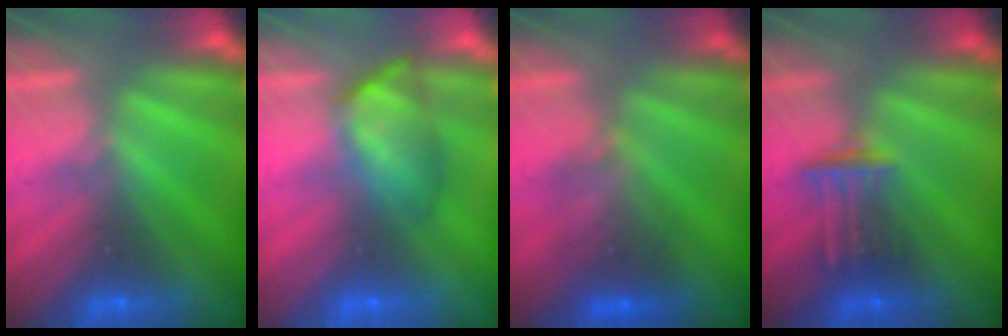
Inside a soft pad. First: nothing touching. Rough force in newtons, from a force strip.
{"total": 4.5}
{"total": 2.5}
{"total": 3.3}